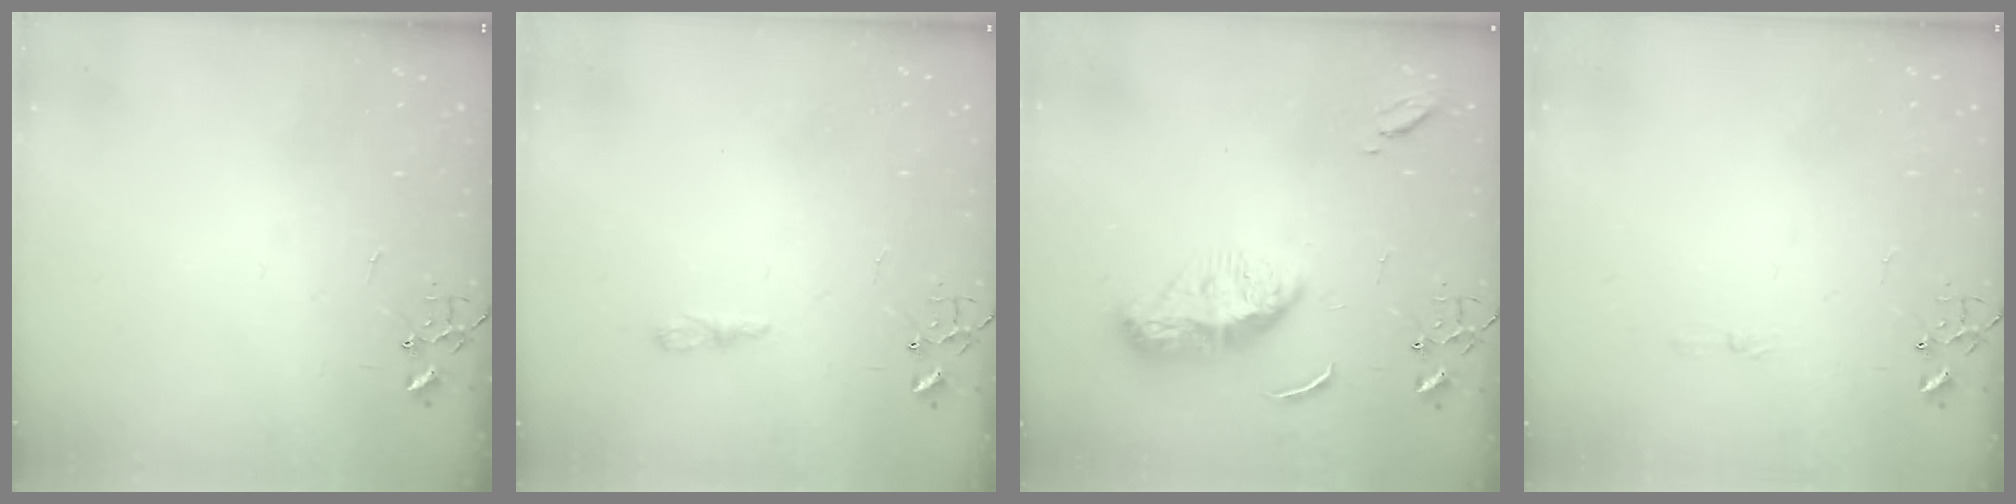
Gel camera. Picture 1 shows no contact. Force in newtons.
{"total": 4.5, "press": 4.5, "slide": 0.5}
{"total": 11.6, "press": 11.6, "slide": 1.0}
{"total": 3.3, "press": 3.2, "slide": 0.4}